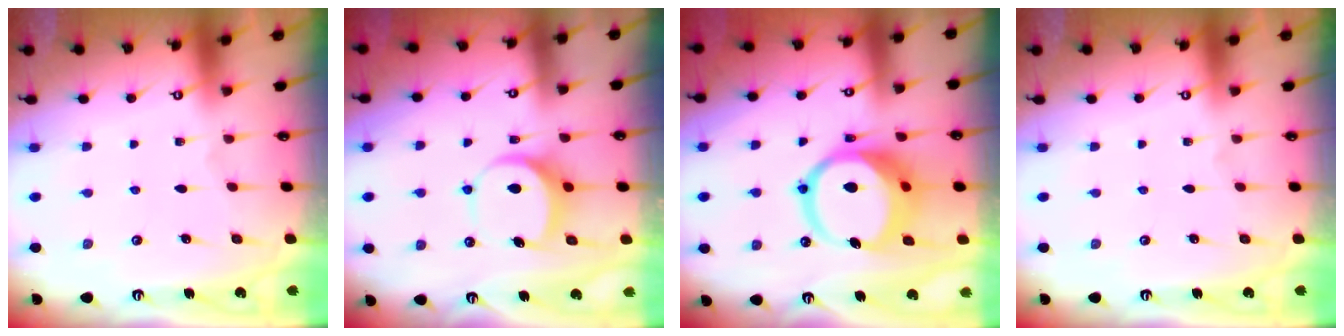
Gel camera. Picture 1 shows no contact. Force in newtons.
{"total": 6.2, "press": 6.2, "slide": 0.6}
{"total": 14.9, "press": 14.8, "slide": 1.9}
{"total": 0.0}